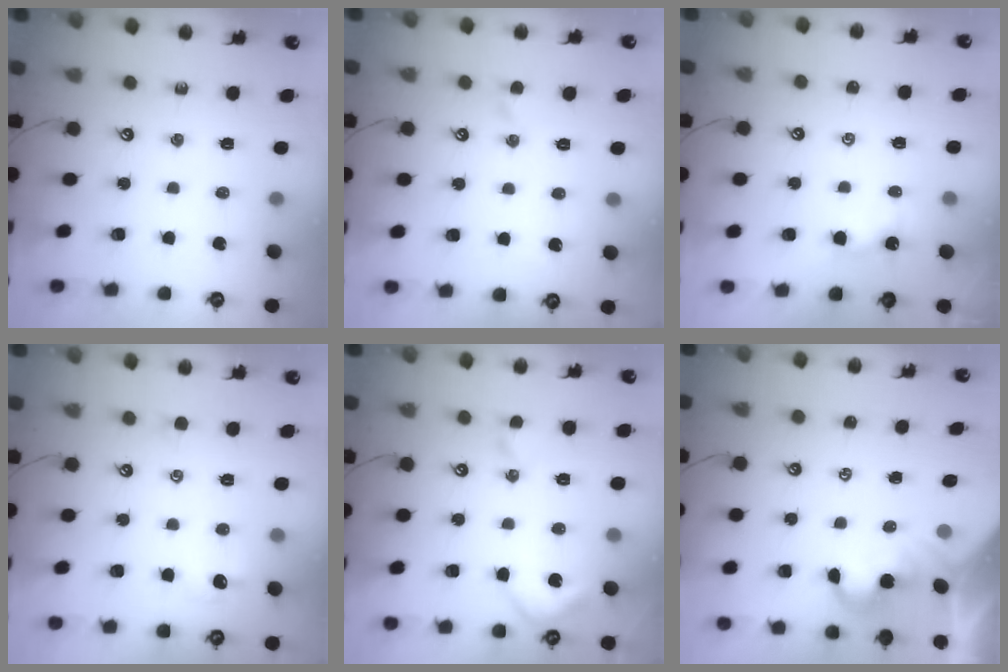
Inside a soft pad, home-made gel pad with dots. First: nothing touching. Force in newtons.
{"total": 1.1, "press": 1.0, "slide": 0.1}
{"total": 0.6, "press": 0.5, "slide": 0.3}
{"total": 1.4, "press": 1.3, "slide": 0.6}
{"total": 6.1, "press": 6.0, "slide": 1.2}
{"total": 1.9, "press": 1.8, "slide": 0.6}